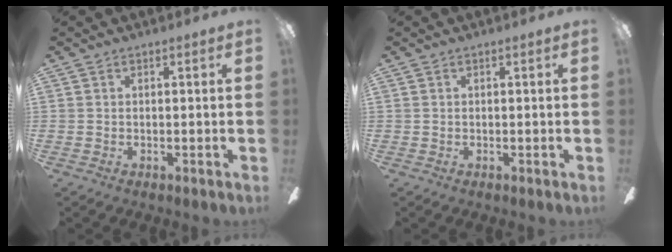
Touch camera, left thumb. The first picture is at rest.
{"total": 0.0}